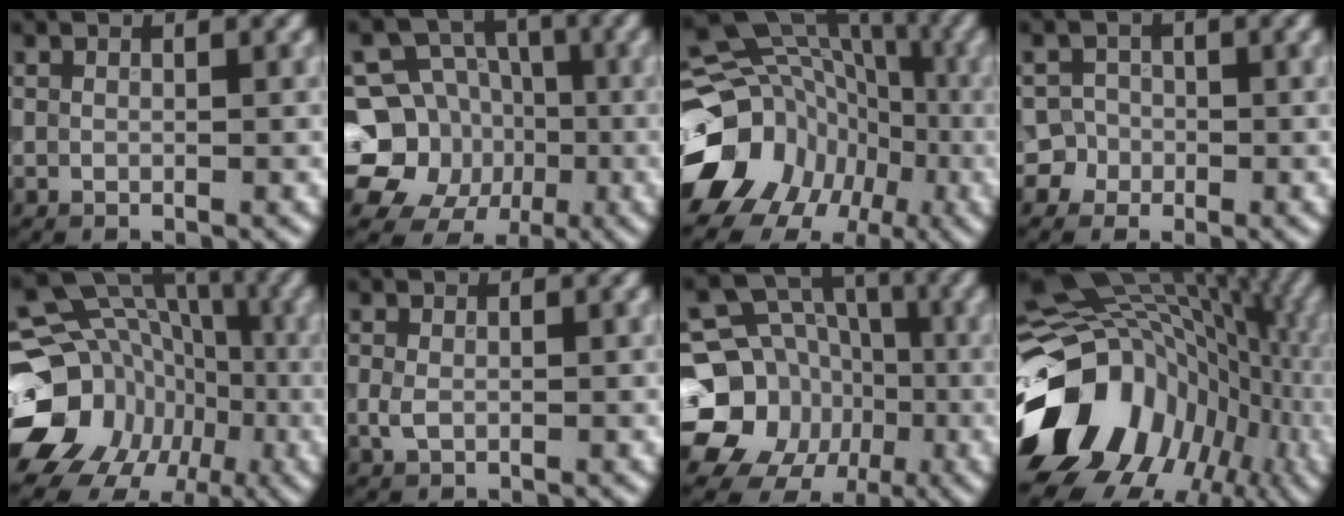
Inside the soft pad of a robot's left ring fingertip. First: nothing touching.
{"total": 11.0, "force": [-2.0, 10.0, 3.9], "torque": [-0.064, -0.012, -0.067]}
{"total": 17.6, "force": [-5.4, 15.3, 6.8], "torque": [-0.135, -0.019, -0.108]}
{"total": 3.4, "force": [-1.6, 3.0, 0.1], "torque": [0.033, 0.005, -0.037]}
{"total": 15.0, "force": [-2.8, 12.7, 7.5], "torque": [-0.126, -0.022, -0.056]}
{"total": 1.2, "force": [-0.1, 0.8, 0.9], "torque": [-0.023, -0.001, -0.002]}
{"total": 15.8, "force": [-4.4, 13.9, 6.2], "torque": [-0.129, -0.025, -0.088]}
{"total": 16.9, "force": [-4.8, 12.7, 10.0], "torque": [-0.189, -0.017, -0.076]}